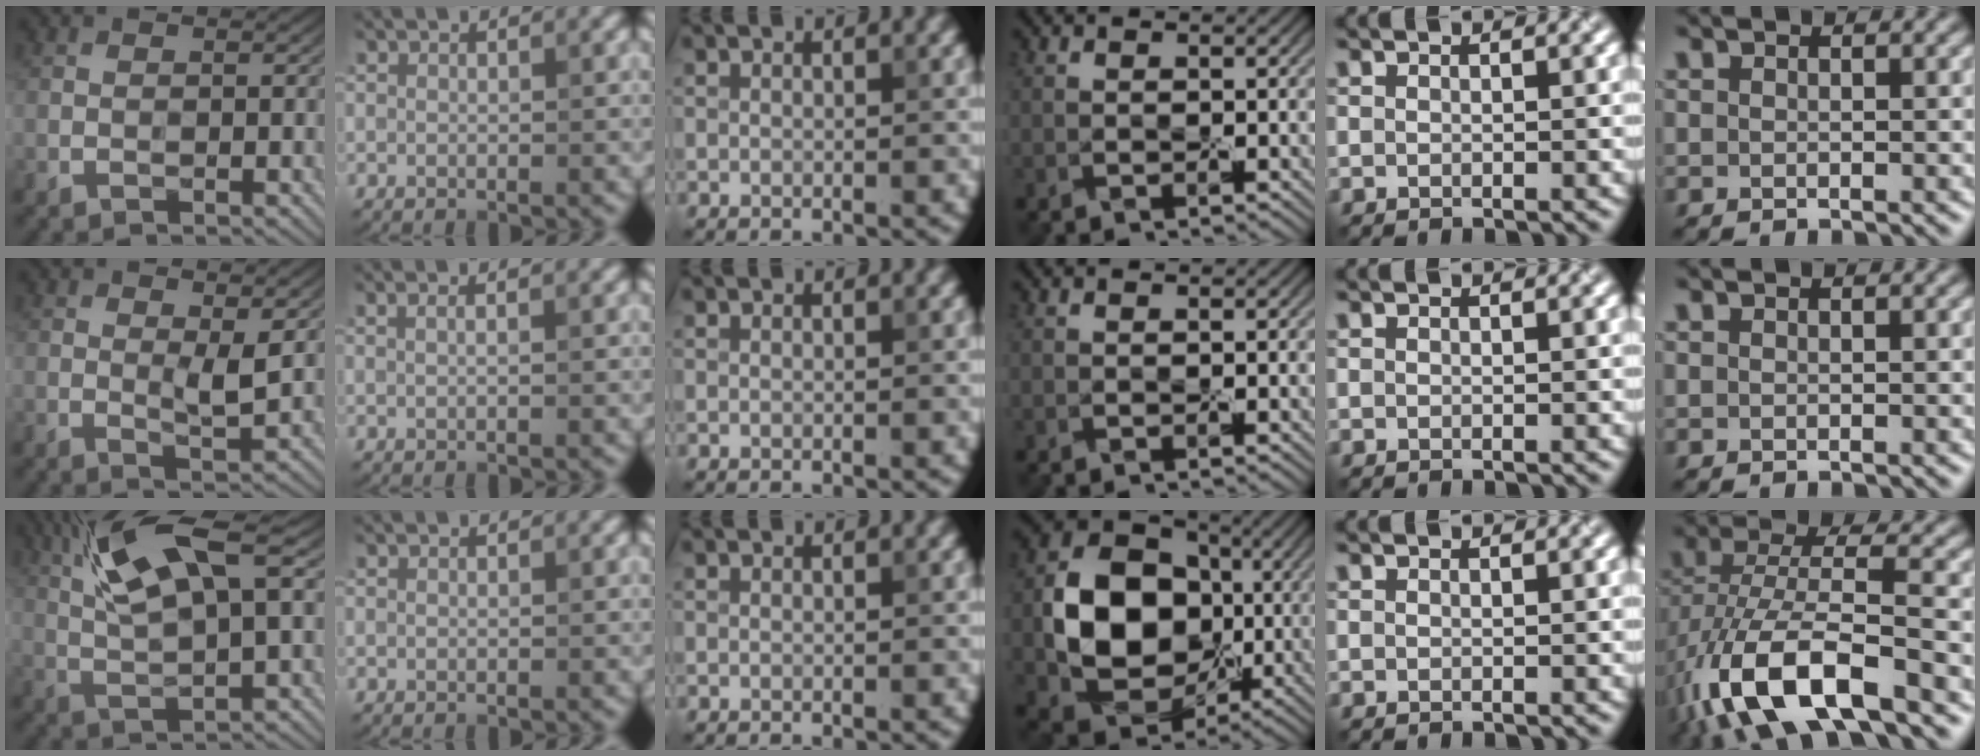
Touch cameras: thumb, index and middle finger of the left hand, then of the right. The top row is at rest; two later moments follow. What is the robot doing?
{"motion": "peel", "object": "window cling"}